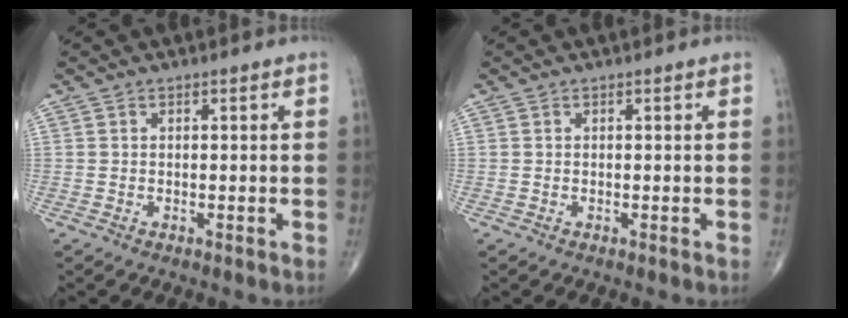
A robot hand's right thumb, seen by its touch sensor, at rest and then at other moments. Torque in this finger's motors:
{"motor_torque": [0.05, 0.06, 0.00, 0.00, 0.00]}